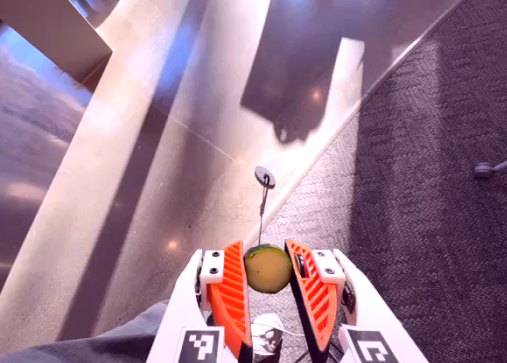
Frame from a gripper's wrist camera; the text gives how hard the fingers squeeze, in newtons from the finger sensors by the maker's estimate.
{"total": 8.2, "left": 8.0, "right": 8.4}